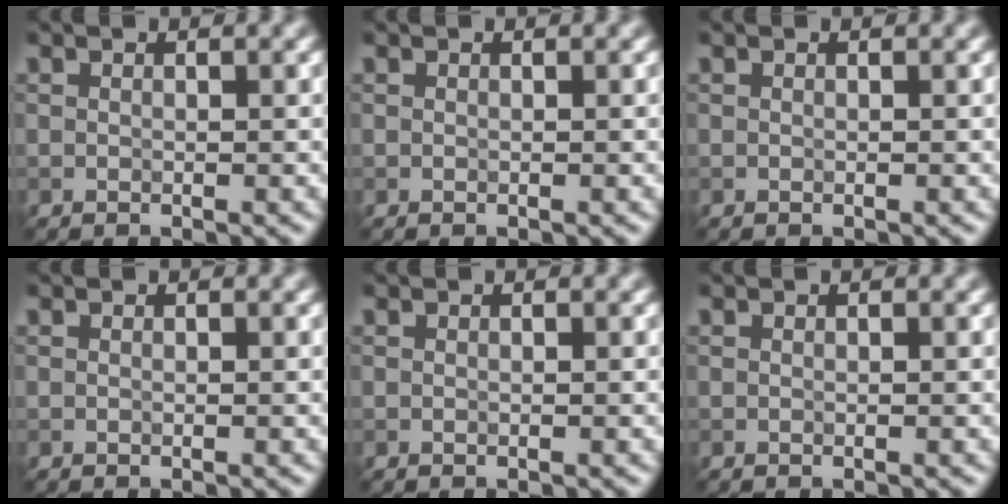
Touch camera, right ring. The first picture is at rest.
{"total": 0.0}
{"total": 0.0}
{"total": 0.0}
{"total": 0.0}
{"total": 0.0}